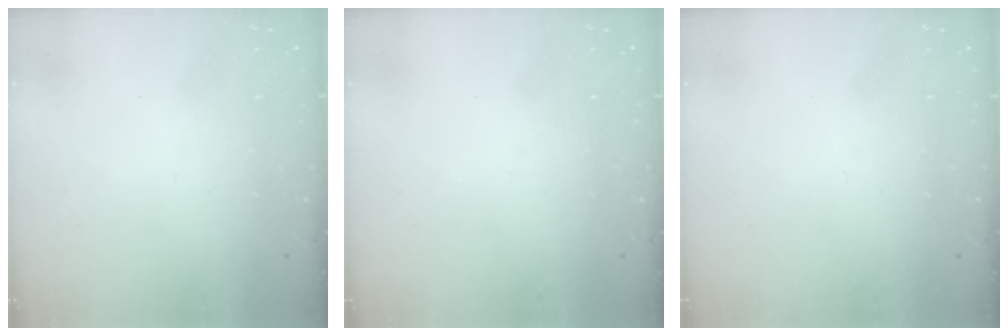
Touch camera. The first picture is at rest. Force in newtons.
{"total": 0.0}
{"total": 0.0}